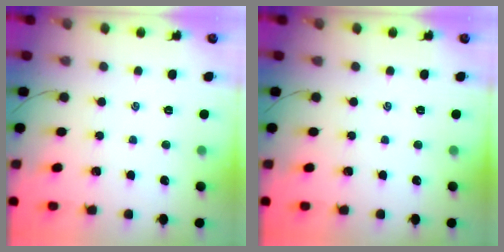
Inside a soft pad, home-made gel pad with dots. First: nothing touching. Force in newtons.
{"total": 0.0}